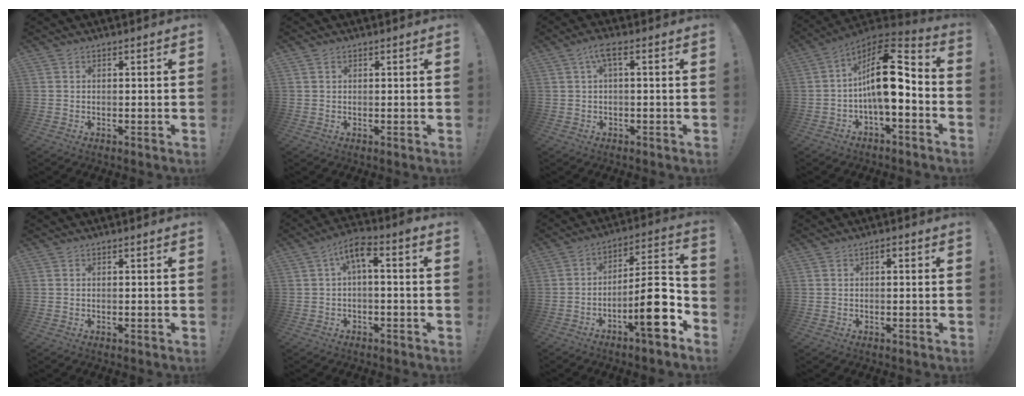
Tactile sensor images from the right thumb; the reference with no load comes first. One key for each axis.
{"total": 0.6, "fx": 0.4, "fy": 0.4, "fz": 0.2, "tx": 0.001, "ty": -0.001, "tz": 0.007}
{"total": 4.3, "fx": 0.8, "fy": 0.8, "fz": 4.2, "tx": -0.081, "ty": 0.003, "tz": 0.013}
{"total": 16.9, "fx": -0.3, "fy": 7.0, "fz": 15.4, "tx": -0.250, "ty": 0.004, "tz": -0.003}
{"total": 0.0}
{"total": 6.7, "fx": 0.2, "fy": 2.4, "fz": 6.2, "tx": -0.098, "ty": 0.005, "tz": 0.002}
{"total": 16.5, "fx": -6.9, "fy": 4.2, "fz": 14.4, "tx": -0.203, "ty": 0.035, "tz": -0.111}
{"total": 0.9, "fx": -0.1, "fy": 0.5, "fz": 0.8, "tx": -0.010, "ty": 0.003, "tz": -0.004}